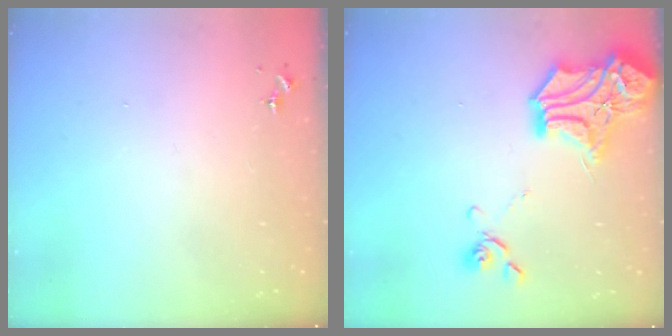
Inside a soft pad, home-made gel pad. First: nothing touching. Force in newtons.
{"total": 19.5, "press": 19.4, "slide": 2.1}